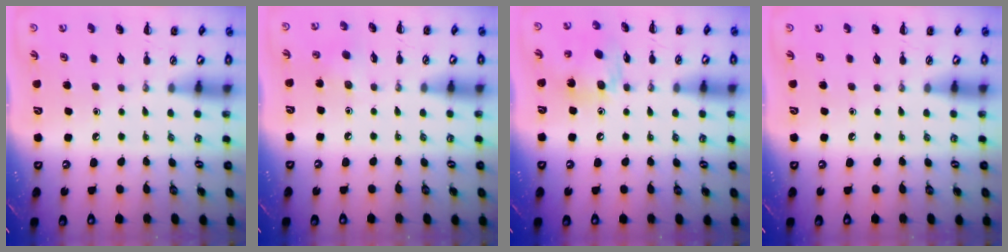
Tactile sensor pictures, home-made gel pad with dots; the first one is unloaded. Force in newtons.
{"total": 2.4, "press": 2.2, "slide": 0.9}
{"total": 12.0, "press": 11.9, "slide": 1.6}
{"total": 0.0}